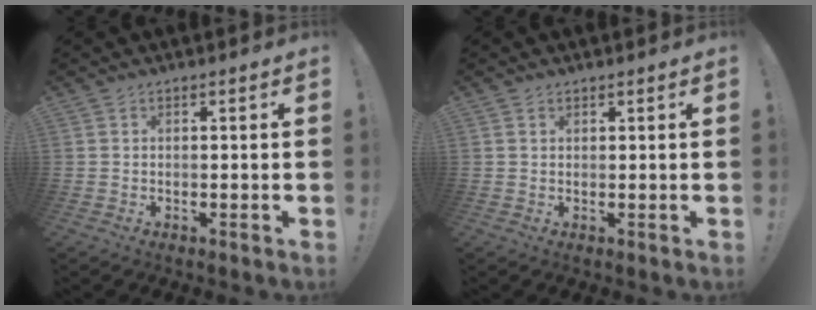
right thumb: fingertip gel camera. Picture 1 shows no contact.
{"total": 0.8, "force": [0.6, 0.5, 0.2], "torque": [-0.001, -0.003, 0.012]}